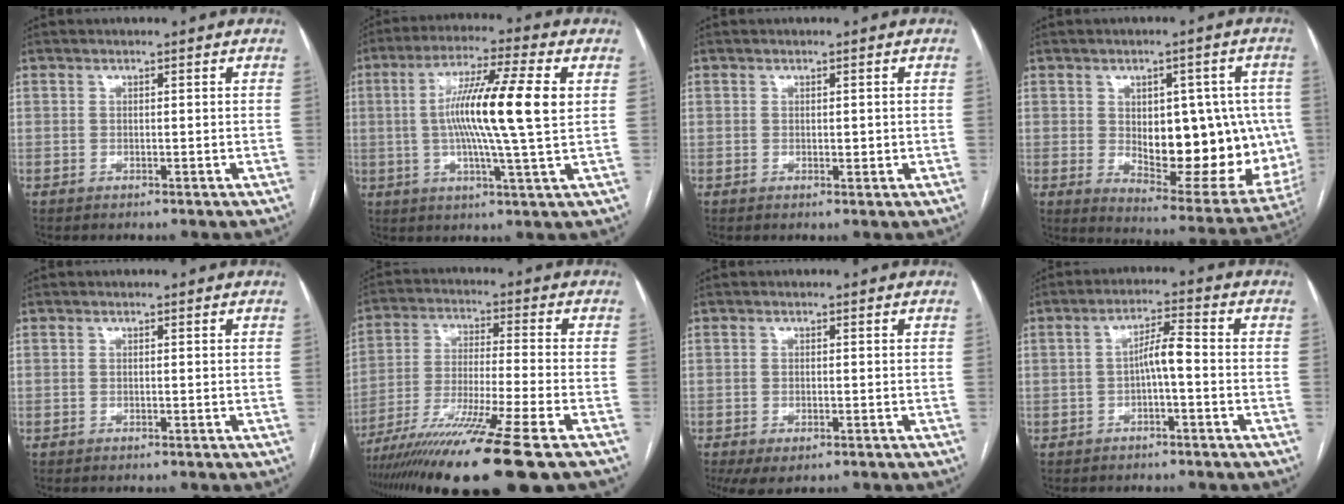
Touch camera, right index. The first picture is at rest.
{"total": 14.1, "force": [1.6, -0.3, 14.0], "torque": [-0.251, 0.007, 0.021]}
{"total": 1.1, "force": [0.0, 0.7, 0.9], "torque": [-0.011, -0.001, 0.001]}
{"total": 19.6, "force": [-0.6, 9.0, 17.4], "torque": [-0.203, 0.007, 0.020]}
{"total": 0.0}
{"total": 17.8, "force": [-12.5, -1.2, 12.6], "torque": [-0.215, -0.052, -0.216]}
{"total": 4.0, "force": [-2.3, 1.5, 2.8], "torque": [-0.047, -0.009, -0.033]}
{"total": 4.1, "force": [-0.9, 0.5, 4.0], "torque": [-0.068, 0.015, -0.013]}